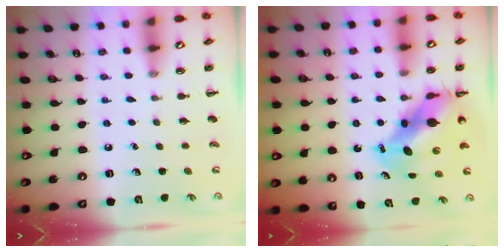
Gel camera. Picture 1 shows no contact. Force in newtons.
{"total": 10.4, "press": 10.0, "slide": 3.0}